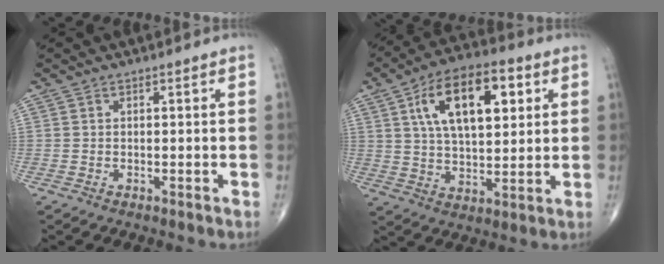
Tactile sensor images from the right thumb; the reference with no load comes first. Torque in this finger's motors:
{"motor_torque": [-1.27, 2.12, 1.22, 0.82, 0.17]}